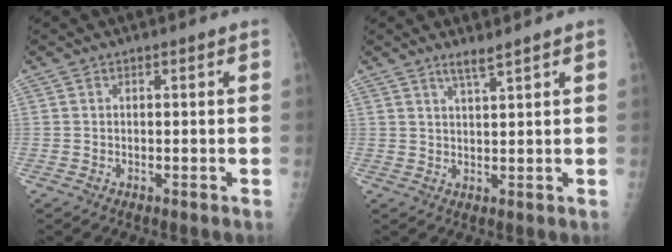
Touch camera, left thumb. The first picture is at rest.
{"total": 2.6, "force": [2.1, -0.2, 1.6], "torque": [-0.034, -0.015, 0.042]}